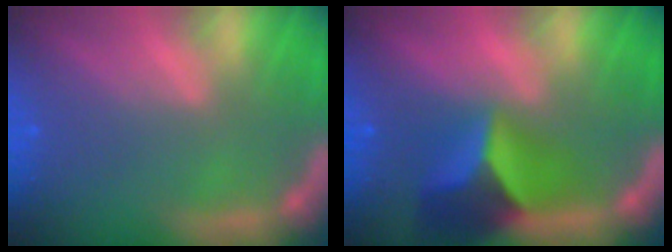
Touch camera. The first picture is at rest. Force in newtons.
{"total": 6.9}